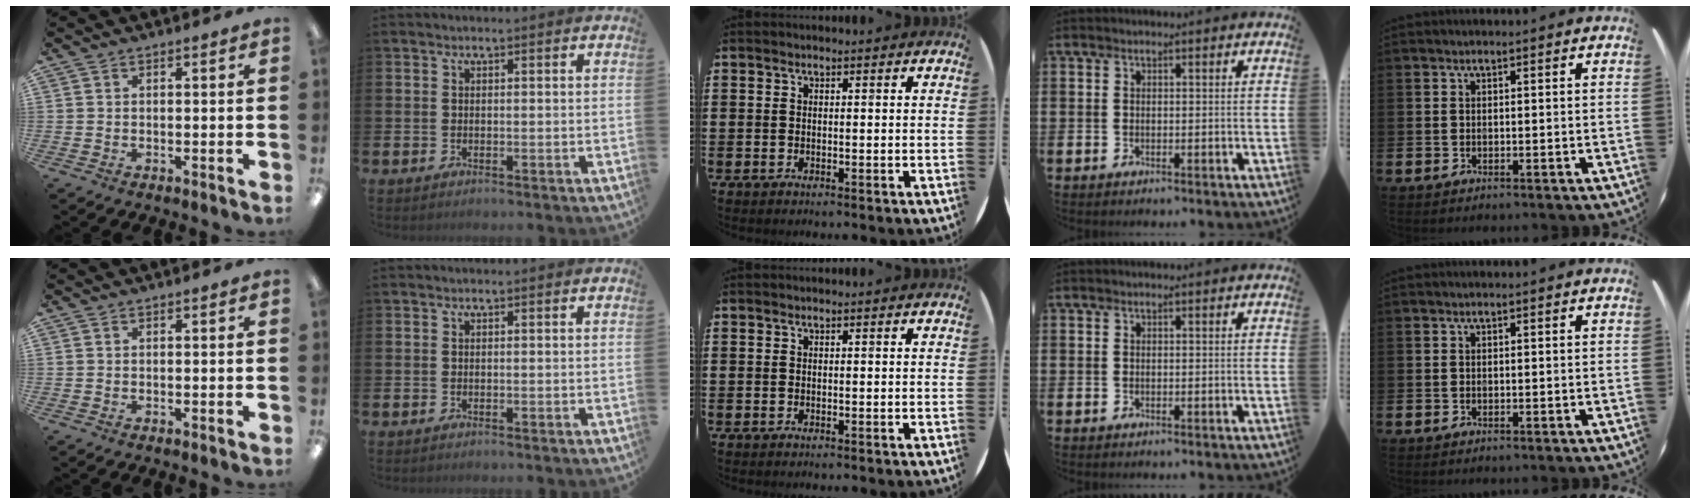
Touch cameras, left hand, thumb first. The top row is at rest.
{}